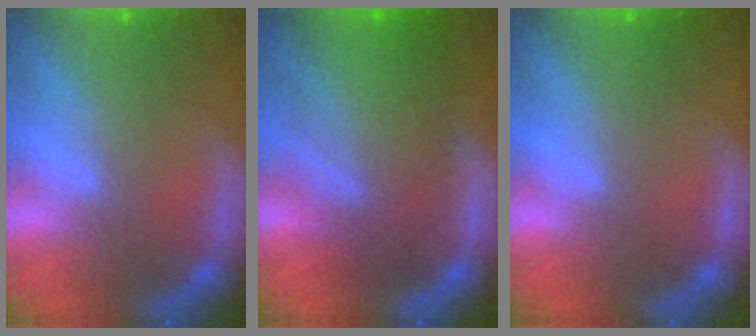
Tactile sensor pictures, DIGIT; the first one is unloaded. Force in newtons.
{"total": 9.0}
{"total": 0.9}